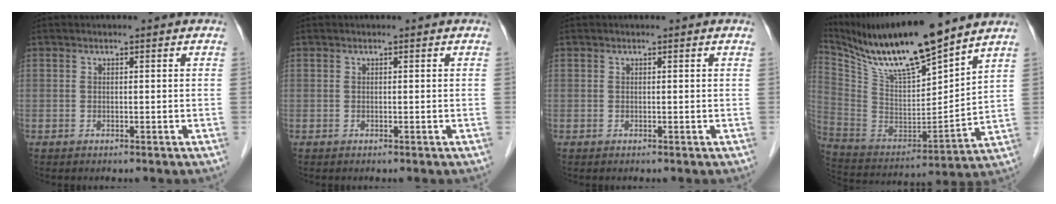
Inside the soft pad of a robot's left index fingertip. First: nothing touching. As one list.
[{"total": 0.0}, {"total": 0.0}, {"total": 18.5, "force": [15.3, 1.5, 10.4], "torque": [-0.198, -0.009, 0.289]}]